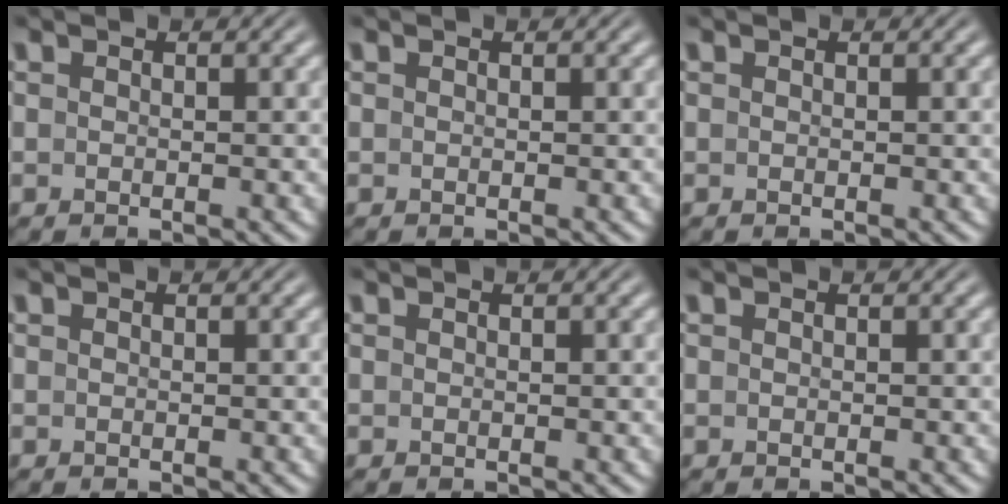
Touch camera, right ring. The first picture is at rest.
{"total": 0.0}
{"total": 0.0}
{"total": 0.0}
{"total": 0.0}
{"total": 0.0}